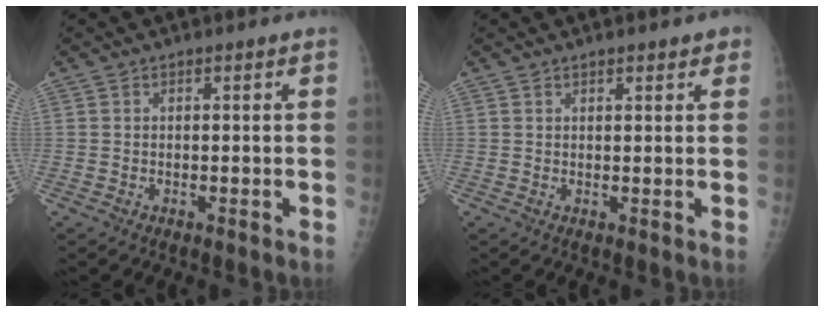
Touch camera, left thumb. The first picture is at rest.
{"total": 2.7, "force": [1.8, 1.0, 1.7], "torque": [-0.013, -0.005, 0.022]}